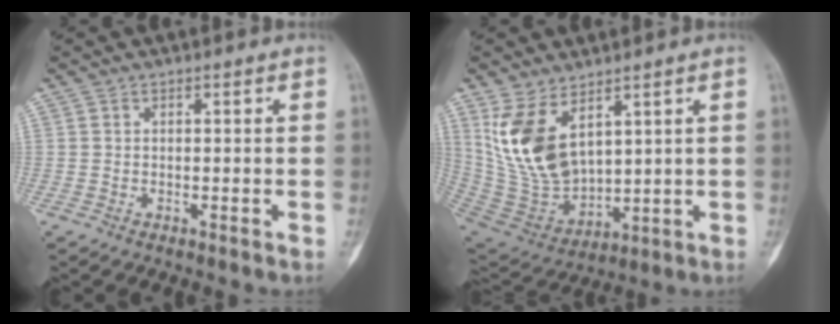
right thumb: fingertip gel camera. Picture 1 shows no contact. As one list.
[{"total": 14.1, "force": [6.1, 7.7, 10.1], "torque": [-0.179, -0.034, 0.147]}]